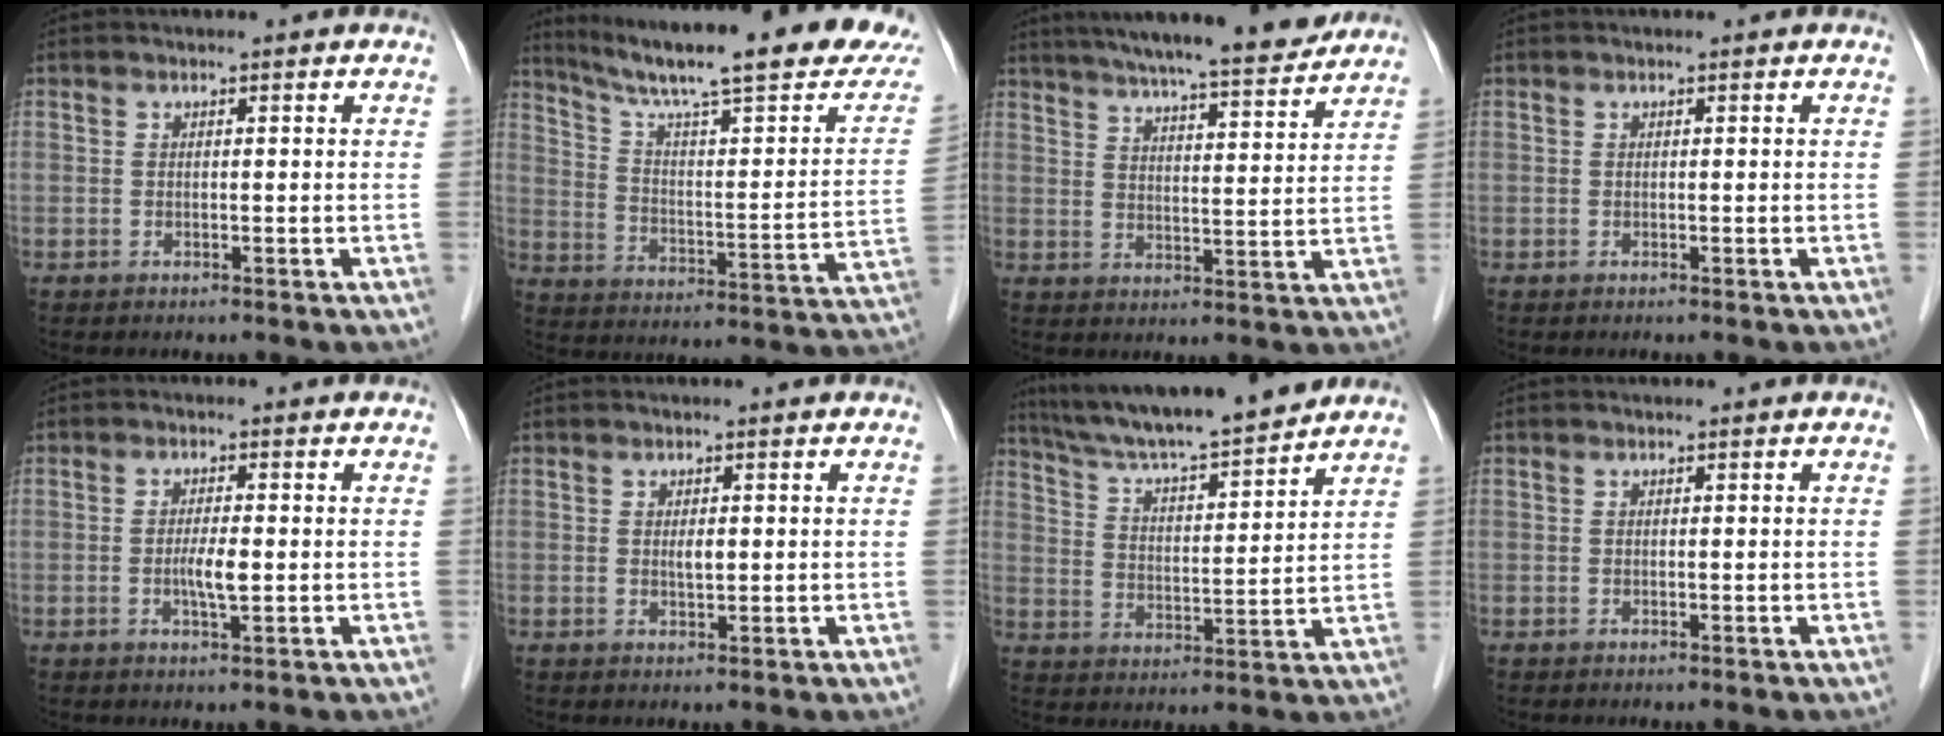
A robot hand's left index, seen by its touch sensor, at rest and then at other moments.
{"total": 25.9, "force": [21.2, 1.8, 14.7], "torque": [-0.229, -0.037, 0.291]}
{"total": 16.8, "force": [15.0, 0.9, 7.6], "torque": [-0.120, 0.011, 0.213]}
{"total": 0.0}
{"total": 3.0, "force": [-0.4, 0.4, 2.9], "torque": [-0.059, -0.004, -0.007]}
{"total": 1.4, "force": [0.3, 0.5, 1.3], "torque": [-0.023, -0.002, 0.006]}
{"total": 15.9, "force": [14.3, 0.6, 6.9], "torque": [-0.121, 0.011, 0.232]}
{"total": 0.0}